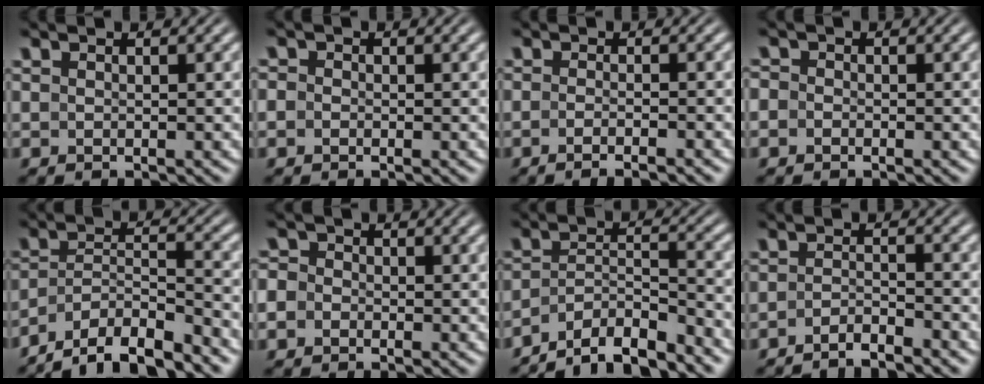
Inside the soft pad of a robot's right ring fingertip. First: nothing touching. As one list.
[{"total": 1.6, "force": [-0.5, 1.5, 0.4], "torque": [-0.017, -0.004, -0.012]}, {"total": 2.8, "force": [-2.4, -0.1, 1.4], "torque": [-0.025, 0.000, -0.041]}, {"total": 1.9, "force": [-0.7, 1.7, 0.4], "torque": [-0.020, -0.006, -0.016]}, {"total": 9.6, "force": [-6.9, 5.9, 3.1], "torque": [-0.070, -0.033, -0.115]}, {"total": 3.1, "force": [-0.8, 2.8, 0.8], "torque": [-0.032, -0.009, -0.019]}, {"total": 8.7, "force": [-6.8, 4.8, 2.6], "torque": [-0.064, -0.034, -0.109]}, {"total": 3.2, "force": [-3.0, 0.4, 0.8], "torque": [-0.019, -0.010, -0.050]}]